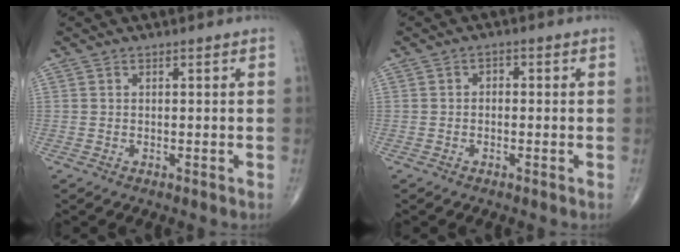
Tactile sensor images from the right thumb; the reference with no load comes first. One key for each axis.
{"total": 1.3, "fx": -0.3, "fy": 1.0, "fz": 0.7, "tx": 0.000, "ty": 0.007, "tz": -0.011}